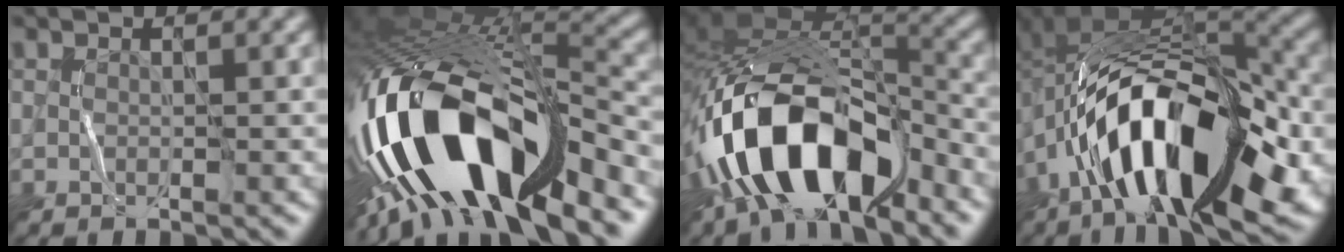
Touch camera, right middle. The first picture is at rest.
{"total": 17.2, "force": [-6.5, 7.1, 14.3], "torque": [-0.258, 0.001, -0.107]}
{"total": 13.8, "force": [-7.2, 6.8, 9.6], "torque": [-0.167, -0.006, -0.126]}
{"total": 16.0, "force": [-5.6, 7.2, 13.2], "torque": [-0.209, 0.007, -0.092]}